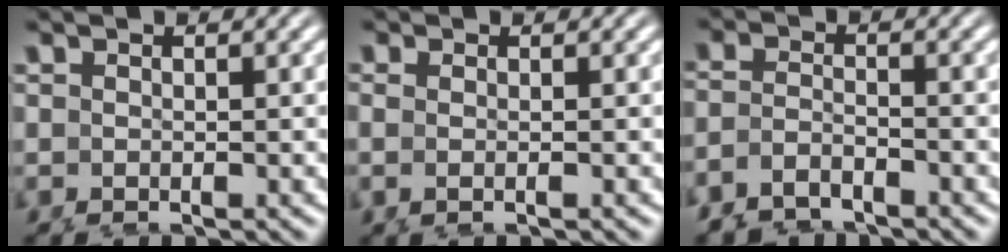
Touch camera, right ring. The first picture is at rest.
{"total": 1.2, "force": [0.1, 0.4, 1.1], "torque": [-0.038, -0.006, 0.008]}
{"total": 4.7, "force": [-2.4, 3.9, 0.9], "torque": [-0.045, -0.020, -0.042]}